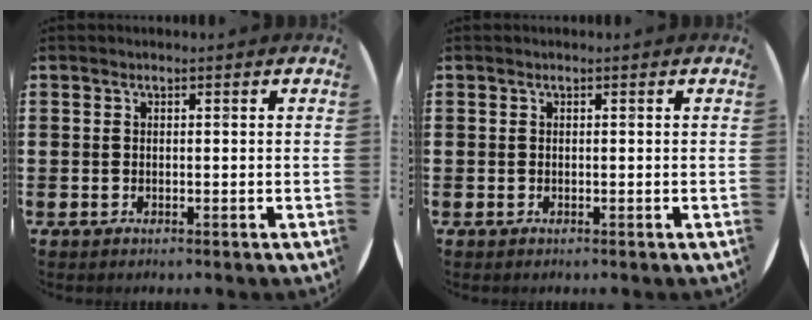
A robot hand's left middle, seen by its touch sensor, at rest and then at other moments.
{"total": 0.0}